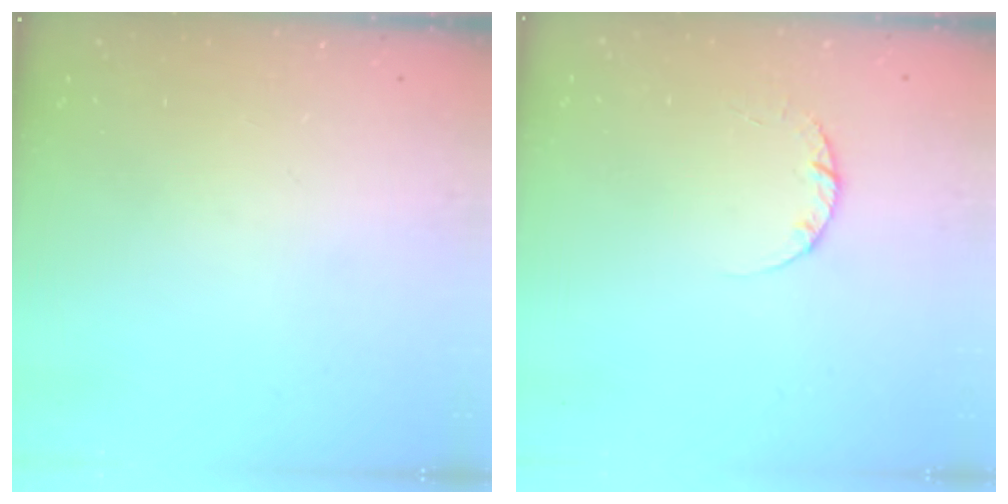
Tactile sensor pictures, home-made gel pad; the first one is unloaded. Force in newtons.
{"total": 2.4, "press": 2.3, "slide": 0.3}